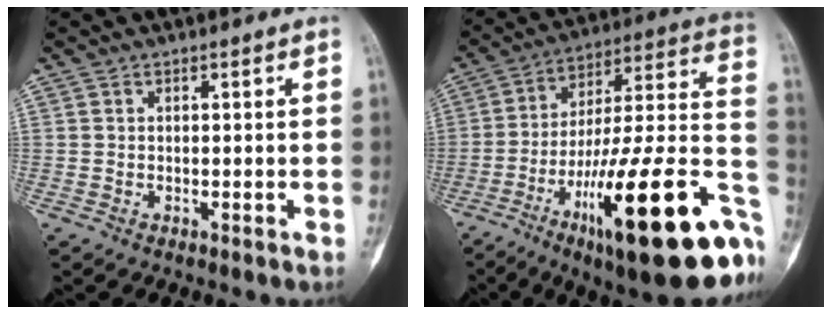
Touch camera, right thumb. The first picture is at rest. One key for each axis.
{"total": 33.1, "fx": -12.9, "fy": 8.5, "fz": 29.3, "tx": -0.365, "ty": 0.052, "tz": -0.191}